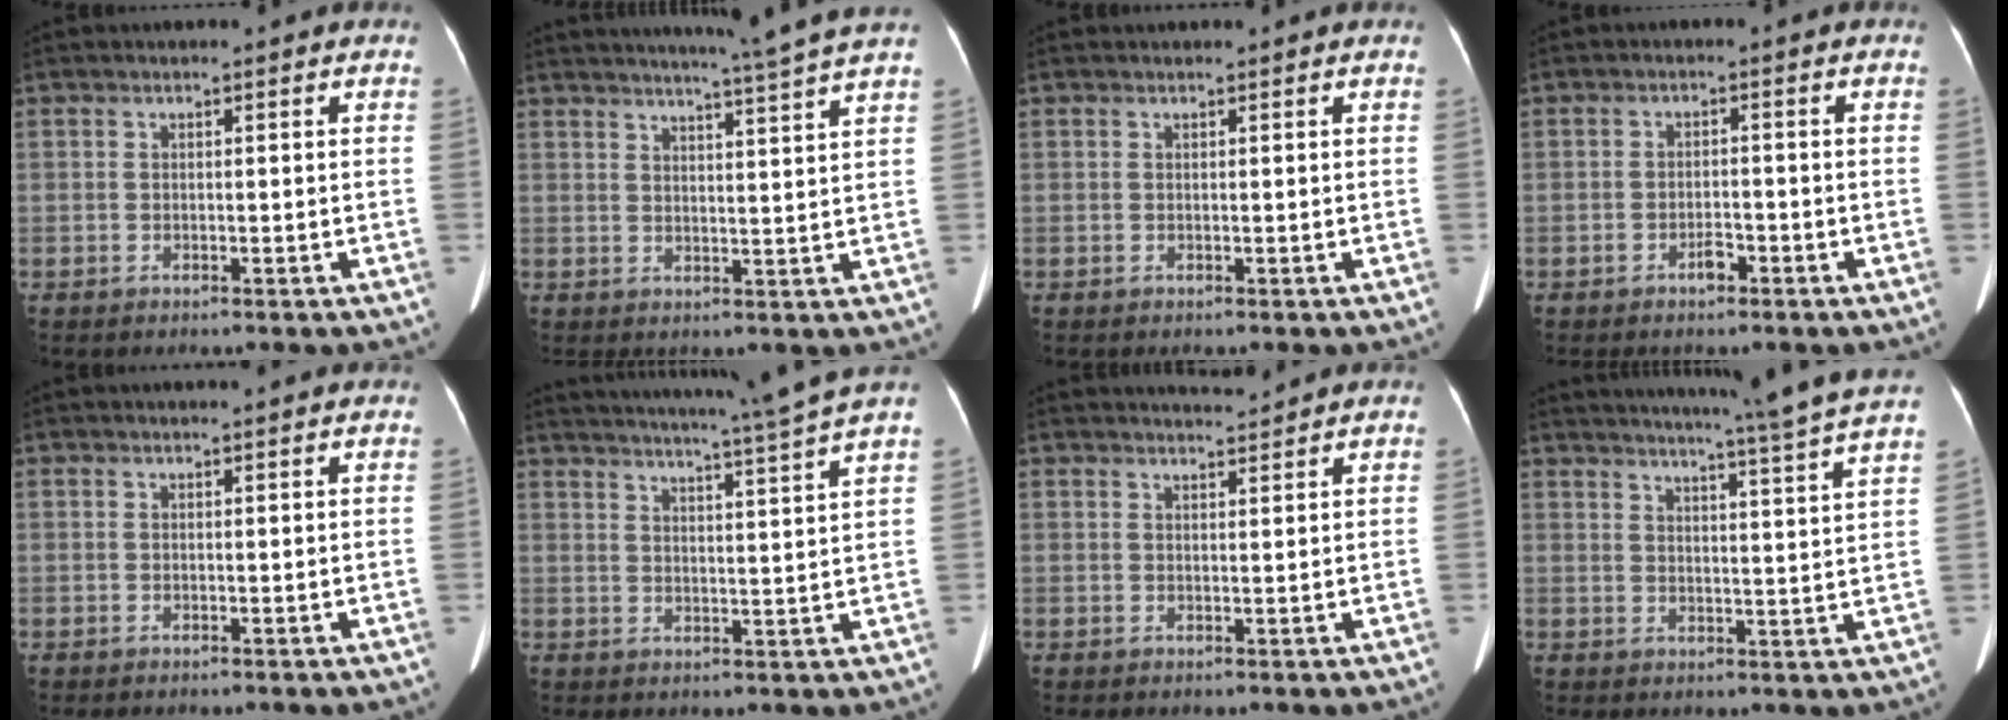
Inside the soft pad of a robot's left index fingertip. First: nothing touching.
{"total": 10.9, "force": [9.6, -2.4, 4.6], "torque": [-0.070, -0.023, 0.116]}
{"total": 0.7, "force": [0.7, 0.2, 0.0], "torque": [-0.007, 0.011, 0.013]}
{"total": 1.9, "force": [-1.3, 0.9, 1.1], "torque": [-0.019, 0.003, -0.019]}
{"total": 1.6, "force": [1.6, 0.0, 0.3], "torque": [-0.007, 0.007, 0.021]}
{"total": 15.0, "force": [13.2, -2.9, 6.4], "torque": [-0.108, -0.045, 0.174]}
{"total": 2.4, "force": [2.3, -0.5, -0.2], "torque": [-0.001, 0.000, 0.043]}
{"total": 18.4, "force": [16.4, -2.5, 8.0], "torque": [-0.131, -0.051, 0.198]}